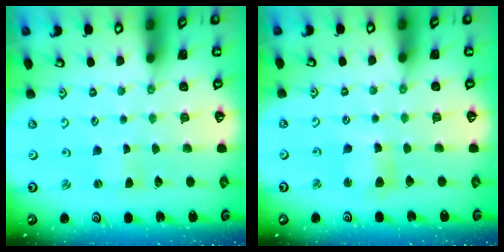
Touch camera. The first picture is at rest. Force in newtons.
{"total": 7.3, "press": 7.3, "slide": 1.1}